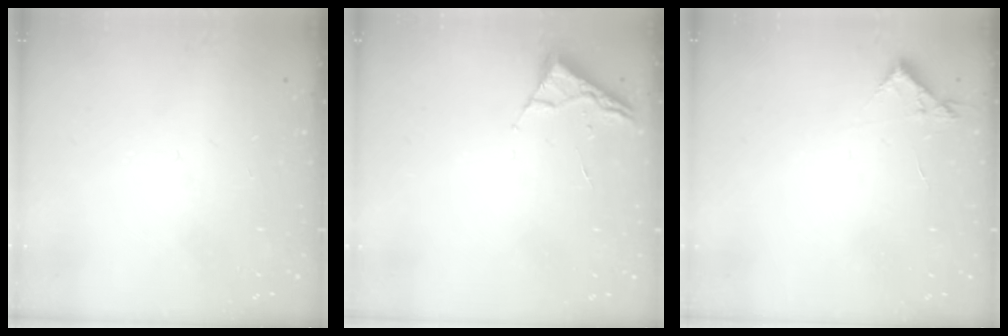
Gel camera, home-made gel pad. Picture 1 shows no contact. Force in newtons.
{"total": 2.6, "press": 2.6, "slide": 0.3}
{"total": 4.1, "press": 4.1, "slide": 0.5}